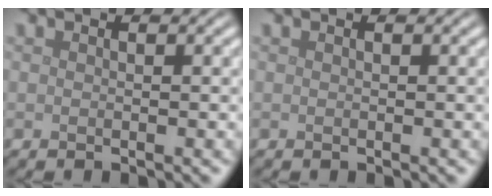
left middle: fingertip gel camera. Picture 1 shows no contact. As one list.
[{"total": 0.0}]